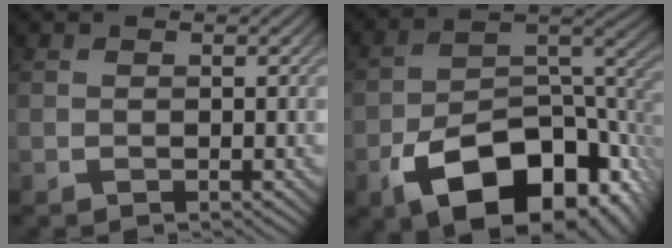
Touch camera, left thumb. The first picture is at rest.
{"total": 15.6, "force": [-8.2, 8.3, 10.4], "torque": [-0.167, -0.027, -0.135]}